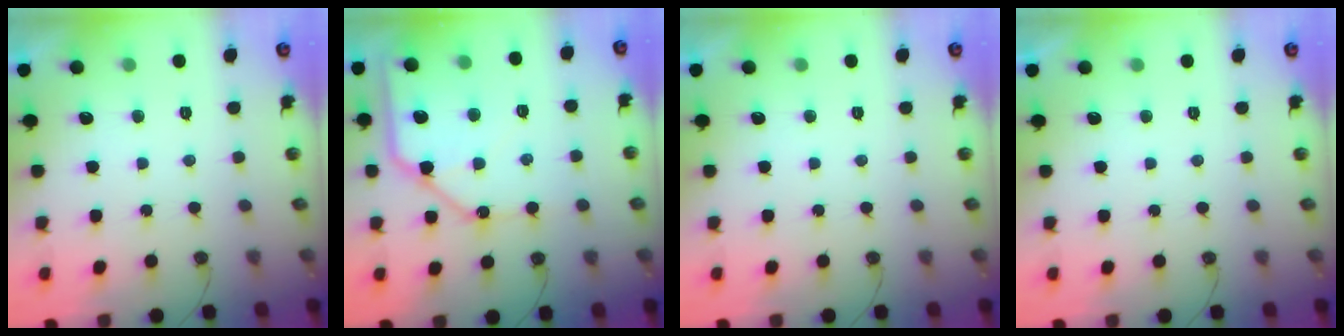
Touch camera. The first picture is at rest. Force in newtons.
{"total": 14.1, "press": 14.0, "slide": 1.9}
{"total": 0.0}
{"total": 0.0}